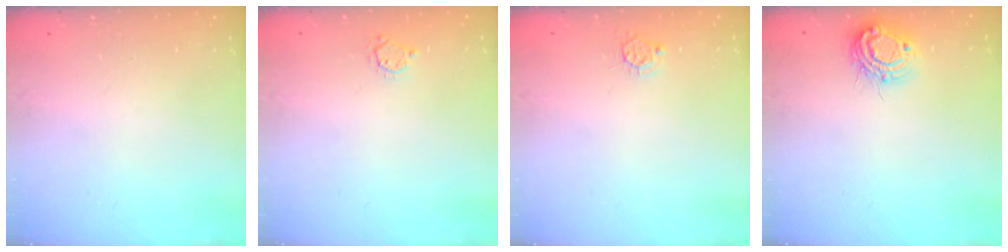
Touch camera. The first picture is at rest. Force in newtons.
{"total": 3.3, "press": 3.3, "slide": 0.4}
{"total": 4.1, "press": 4.0, "slide": 0.4}
{"total": 9.8, "press": 9.8, "slide": 0.8}